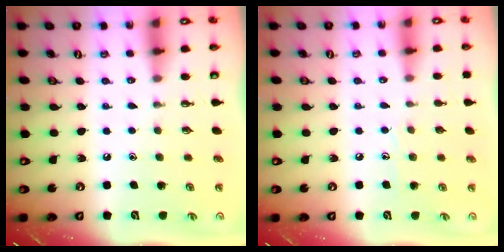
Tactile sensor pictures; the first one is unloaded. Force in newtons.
{"total": 5.1, "press": 5.1, "slide": 0.4}